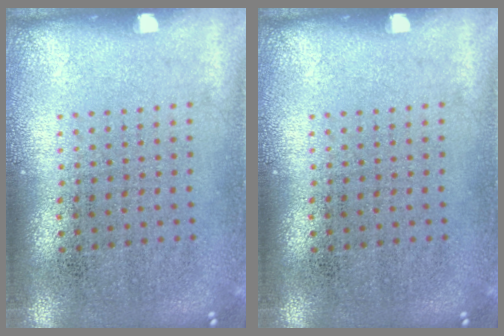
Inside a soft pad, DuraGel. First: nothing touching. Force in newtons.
{"total": 0.0}